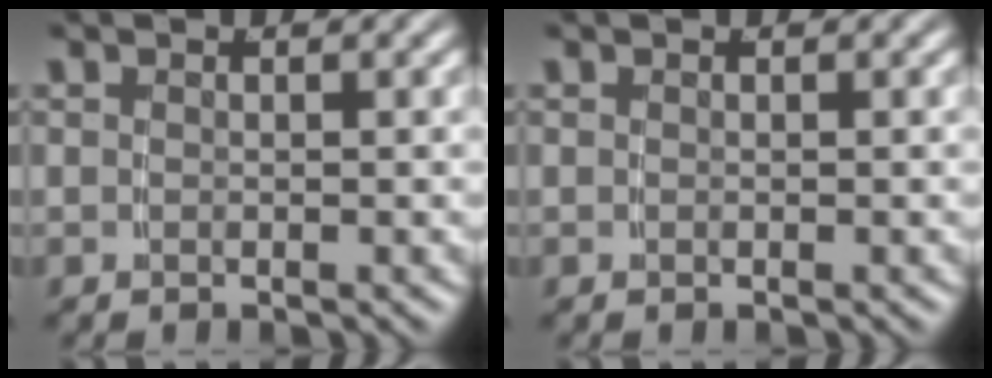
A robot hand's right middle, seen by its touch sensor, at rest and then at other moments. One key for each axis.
{"total": 0.0}